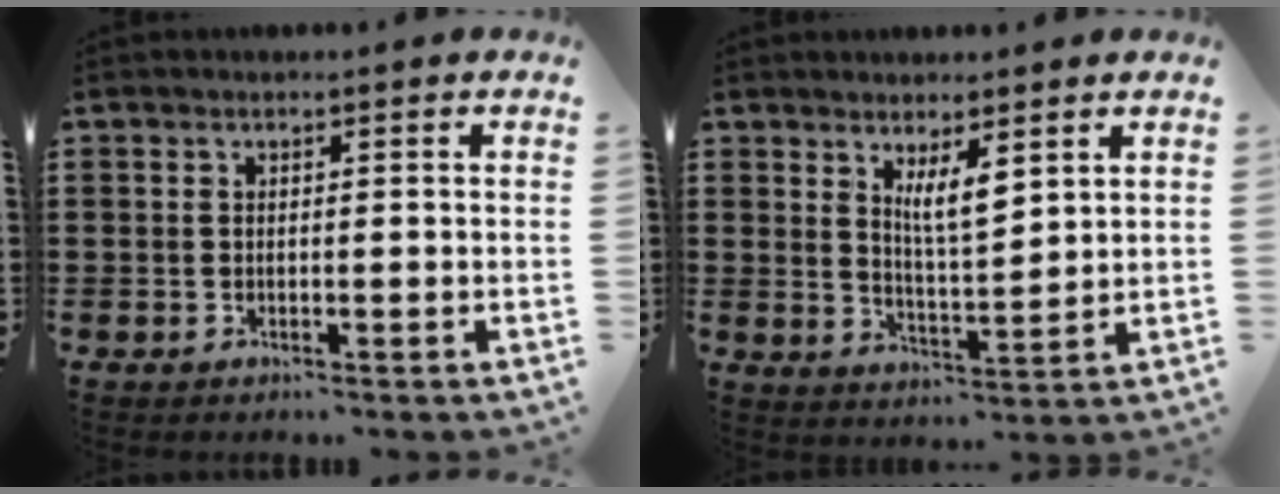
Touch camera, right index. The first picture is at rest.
{"total": 4.8, "force": [3.0, 1.1, 3.6], "torque": [-0.078, -0.002, 0.052]}